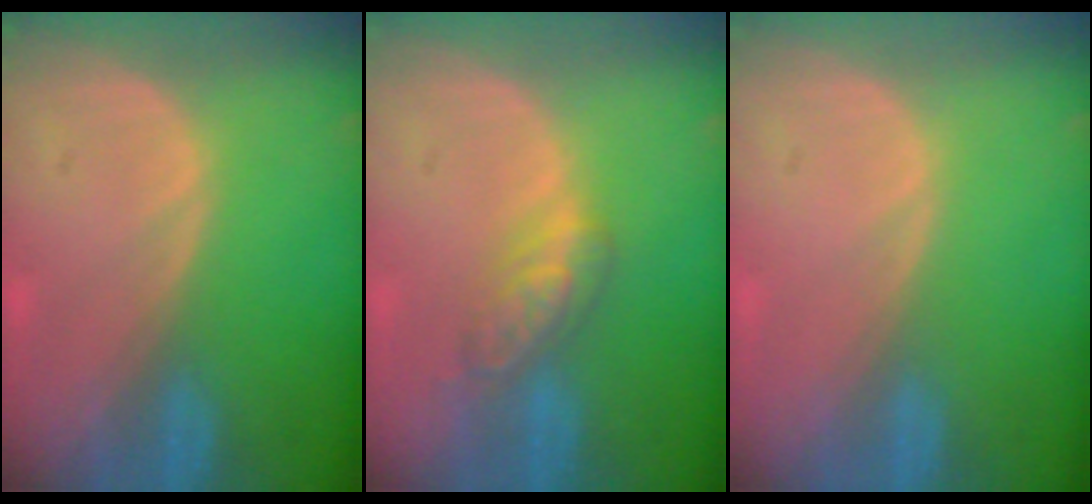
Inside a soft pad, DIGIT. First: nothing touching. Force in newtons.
{"total": 4.6, "press": 4.6, "slide": 0.0}
{"total": 0.0}